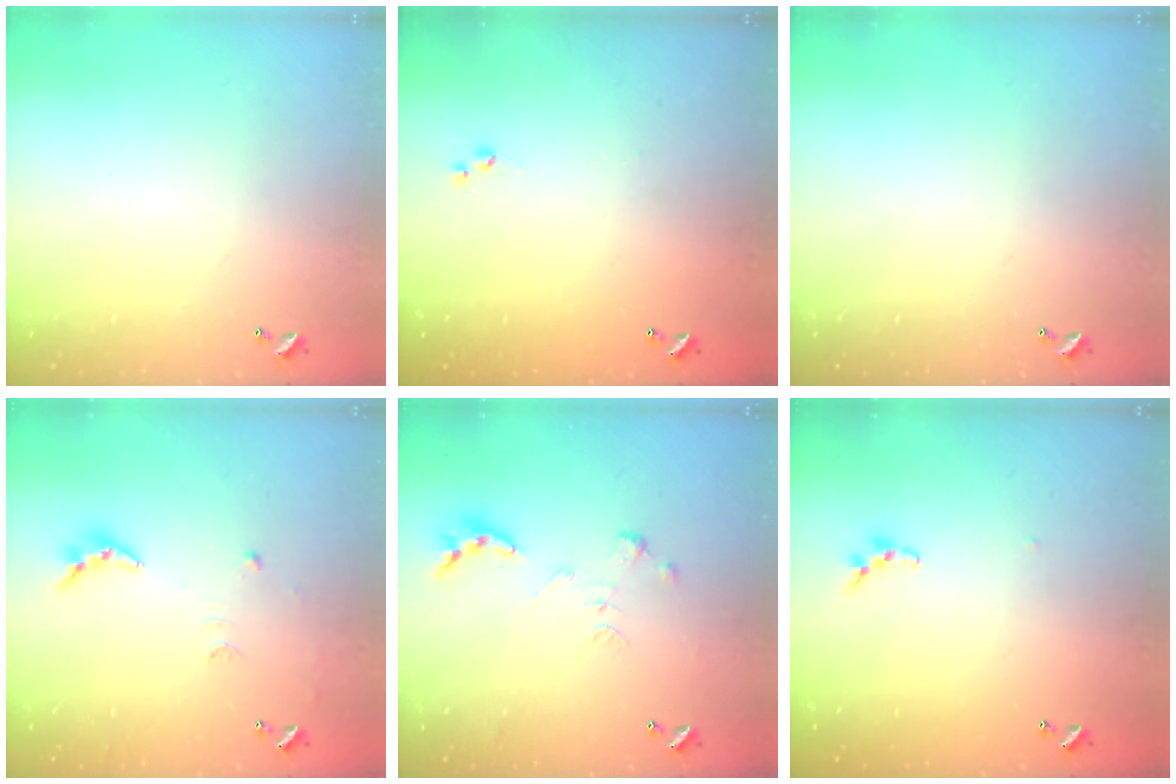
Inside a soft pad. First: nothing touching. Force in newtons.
{"total": 3.0, "press": 3.0, "slide": 0.4}
{"total": 0.0}
{"total": 9.0, "press": 9.0, "slide": 0.5}
{"total": 0.0}
{"total": 5.5, "press": 5.5, "slide": 0.6}